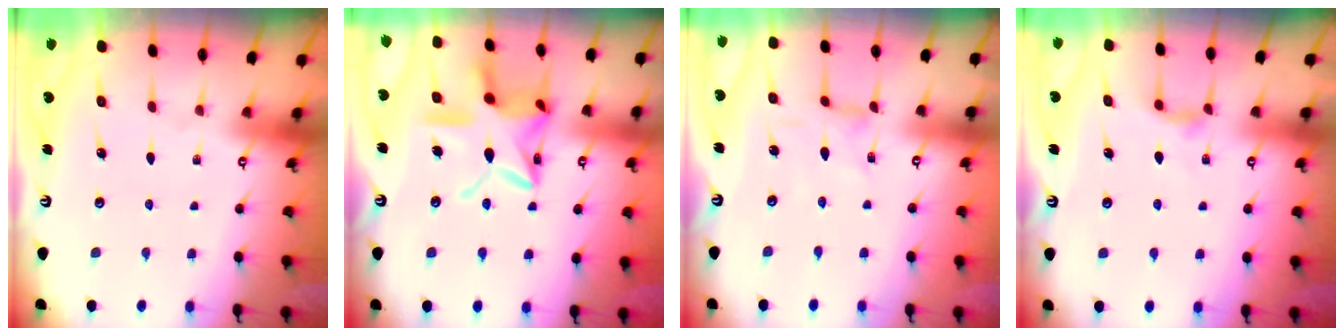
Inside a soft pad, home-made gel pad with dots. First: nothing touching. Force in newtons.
{"total": 17.9, "press": 17.8, "slide": 1.4}
{"total": 1.1, "press": 1.1, "slide": 0.2}
{"total": 4.9, "press": 4.9, "slide": 0.6}